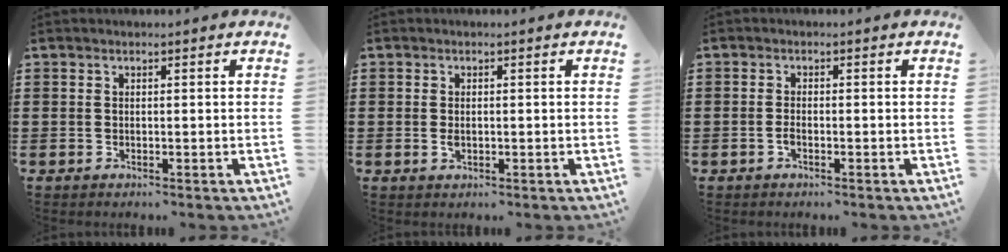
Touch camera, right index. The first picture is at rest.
{"total": 1.6, "force": [-0.3, 0.8, 1.4], "torque": [-0.033, -0.002, -0.007]}
{"total": 1.2, "force": [-0.6, 0.3, 1.0], "torque": [-0.028, -0.006, -0.013]}